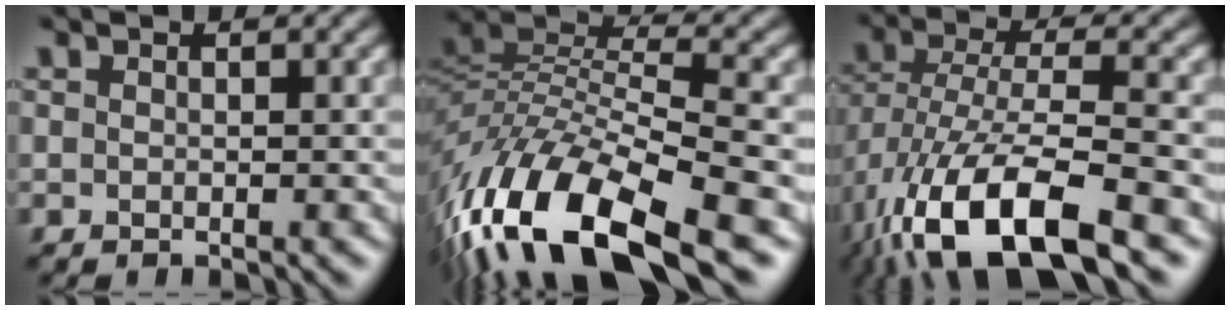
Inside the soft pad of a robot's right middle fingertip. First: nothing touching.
{"total": 14.9, "force": [-8.0, 5.6, 11.2], "torque": [-0.233, 0.006, -0.150]}
{"total": 13.3, "force": [-6.7, 5.3, 10.2], "torque": [-0.209, -0.018, -0.122]}